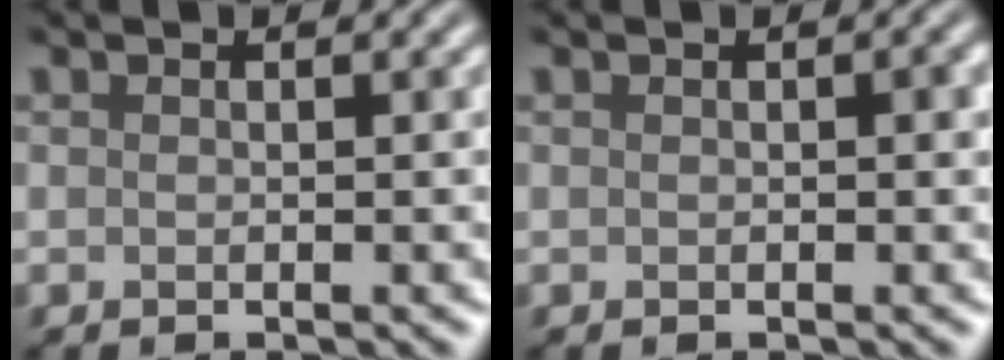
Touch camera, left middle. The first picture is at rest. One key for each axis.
{"total": 0.7, "fx": 0.1, "fy": 0.2, "fz": 0.7, "tx": -0.008, "ty": 0.001, "tz": 0.002}